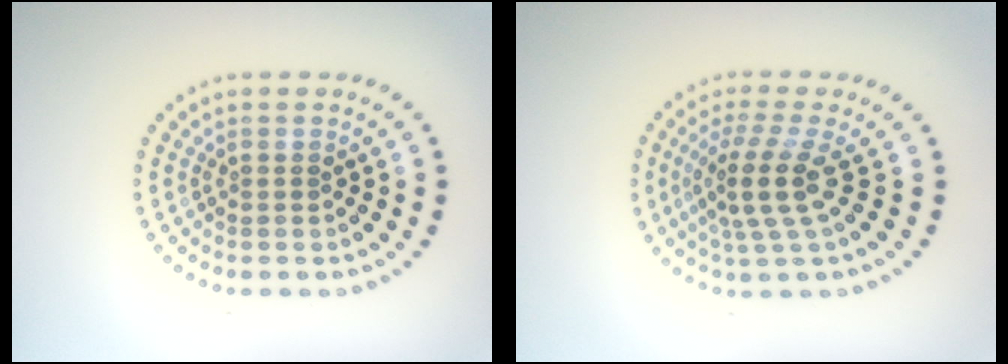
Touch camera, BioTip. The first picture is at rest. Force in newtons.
{"total": 4.0, "press": 2.8, "slide": 2.8}